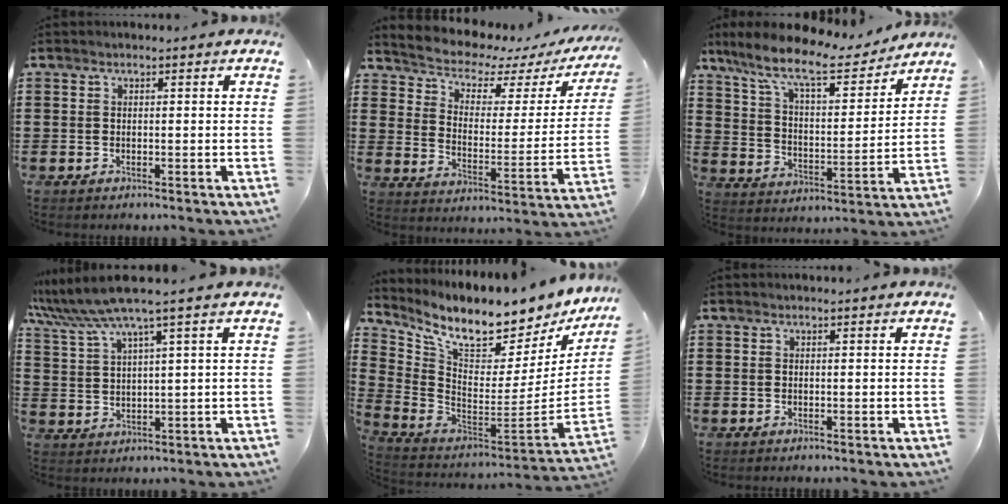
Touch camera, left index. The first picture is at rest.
{"total": 4.7, "force": [4.3, 1.4, 1.3], "torque": [-0.054, -0.035, 0.066]}
{"total": 10.6, "force": [8.7, 1.8, 5.9], "torque": [-0.145, -0.043, 0.147]}
{"total": 6.0, "force": [4.3, -0.3, 4.2], "torque": [-0.104, -0.020, 0.073]}
{"total": 9.2, "force": [7.9, 1.6, 4.3], "torque": [-0.110, -0.078, 0.129]}
{"total": 0.0}